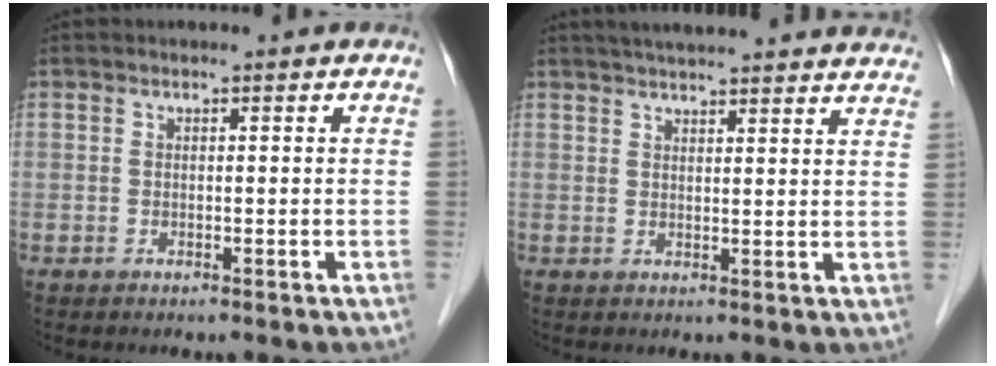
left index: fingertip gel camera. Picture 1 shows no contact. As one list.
[{"total": 19.4, "force": [17.8, 1.5, 7.6], "torque": [-0.109, 0.015, 0.219]}]